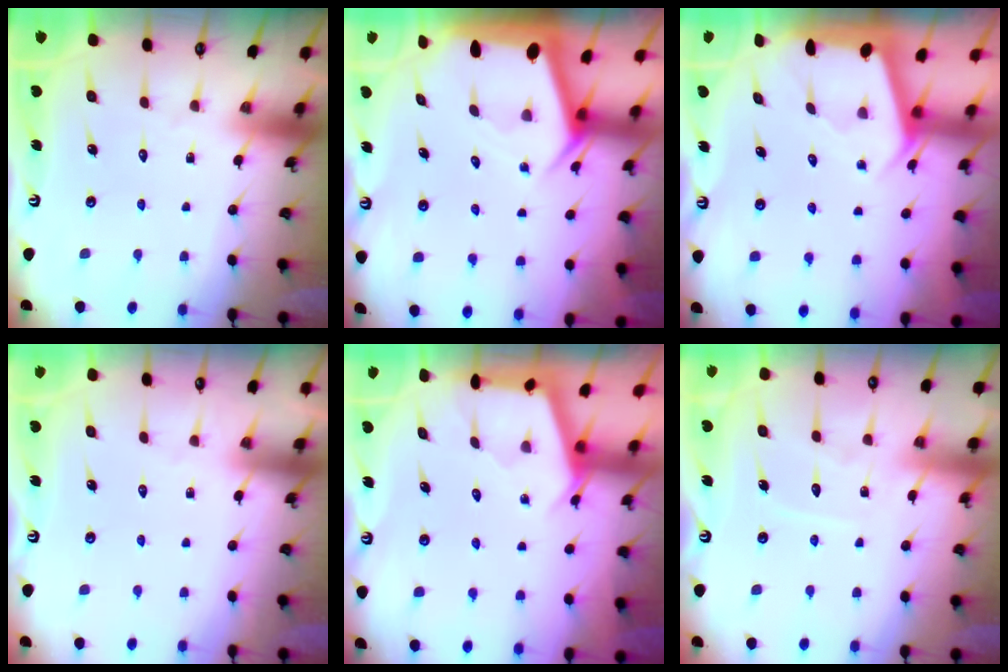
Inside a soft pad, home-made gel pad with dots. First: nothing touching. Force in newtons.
{"total": 3.0, "press": 2.9, "slide": 0.4}
{"total": 2.1, "press": 2.0, "slide": 0.3}
{"total": 2.5, "press": 2.5, "slide": 0.4}
{"total": 2.6, "press": 2.6, "slide": 0.3}
{"total": 6.2, "press": 6.1, "slide": 0.7}